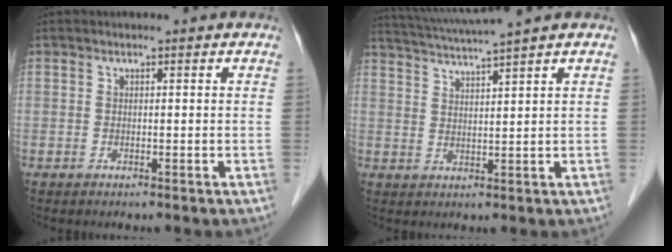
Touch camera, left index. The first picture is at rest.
{"total": 7.5, "force": [6.6, -2.0, 3.0], "torque": [-0.059, 0.007, 0.116]}